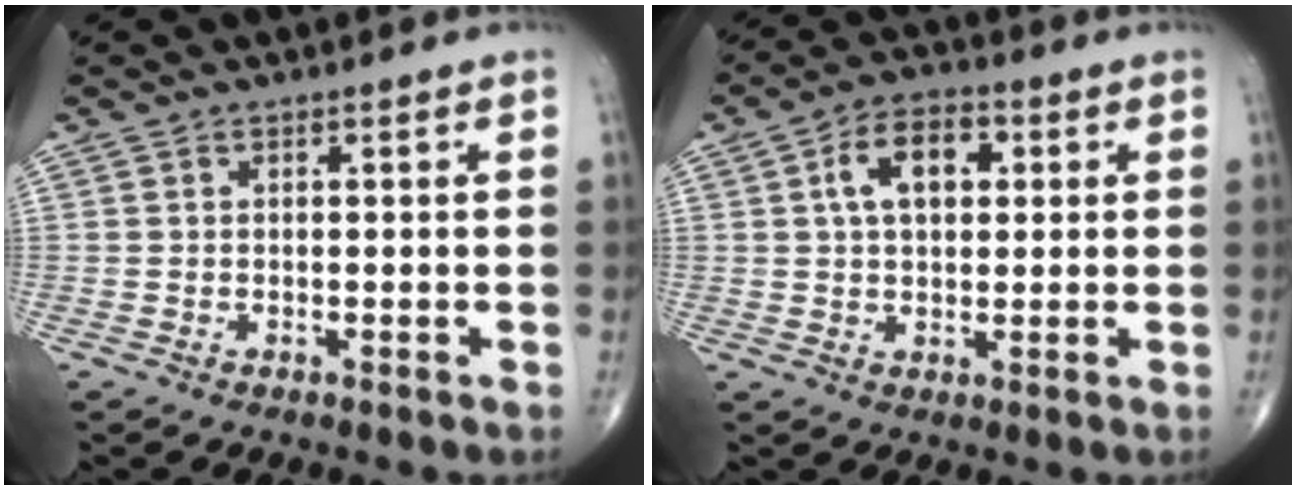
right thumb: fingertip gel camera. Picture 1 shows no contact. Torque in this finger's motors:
{"motor_torque": [0.16, 1.98, 0.85, -0.02, 0.05]}